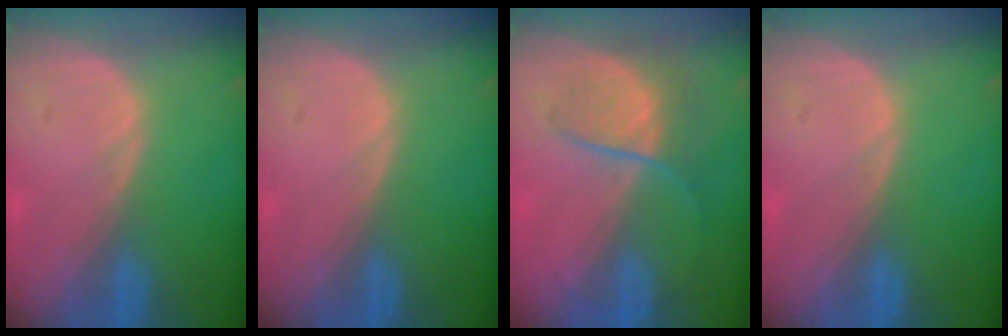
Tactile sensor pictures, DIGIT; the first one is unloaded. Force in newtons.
{"total": 0.0}
{"total": 6.4, "press": 6.0, "slide": 2.2}
{"total": 0.0}